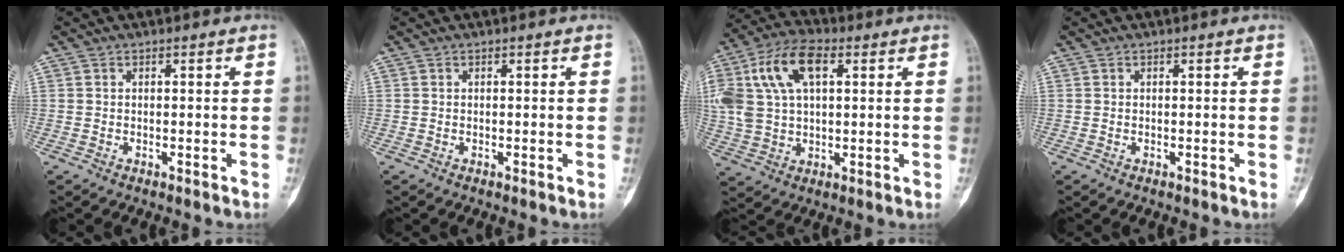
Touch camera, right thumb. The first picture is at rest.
{"total": 0.0}
{"total": 15.8, "force": [4.7, 9.0, 12.1], "torque": [-0.247, 0.020, 0.085]}
{"total": 0.0}